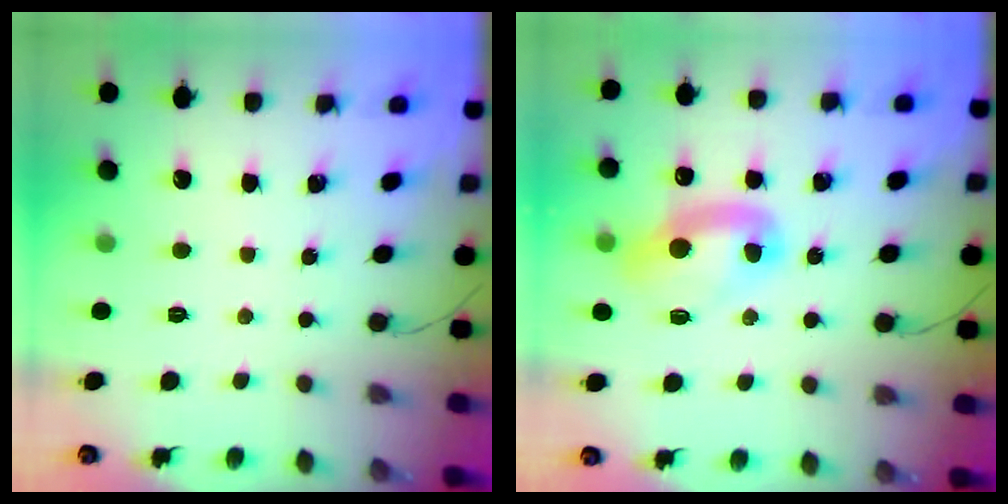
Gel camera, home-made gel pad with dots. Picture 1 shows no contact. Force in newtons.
{"total": 10.2, "press": 10.2, "slide": 0.7}